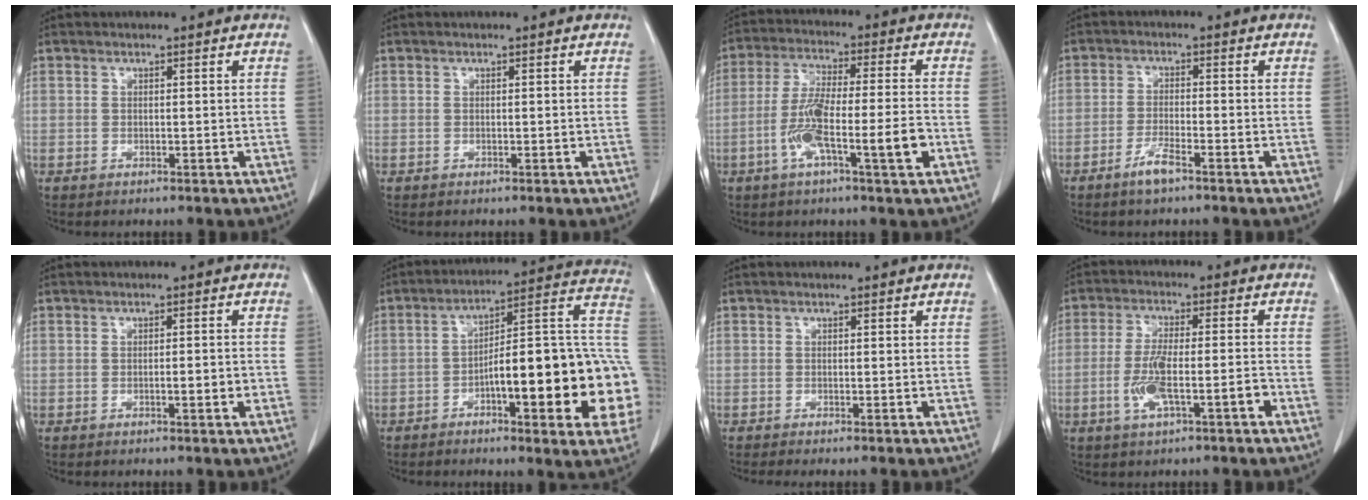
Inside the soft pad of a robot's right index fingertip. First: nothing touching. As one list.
[{"total": 0.0}, {"total": 11.0, "force": [-3.7, 1.0, 10.3], "torque": [-0.190, 0.002, -0.067]}, {"total": 3.5, "force": [-2.5, 0.3, 2.5], "torque": [-0.052, -0.002, -0.047]}, {"total": 2.1, "force": [-0.6, 0.4, 2.0], "torque": [-0.032, 0.000, -0.008]}, {"total": 23.3, "force": [-5.1, 4.5, 22.3], "torque": [-0.231, 0.031, -0.062]}, {"total": 0.7, "force": [-0.6, -0.1, 0.5], "torque": [-0.011, -0.002, -0.011]}, {"total": 7.7, "force": [-2.9, 1.5, 6.9], "torque": [-0.134, 0.005, -0.048]}]